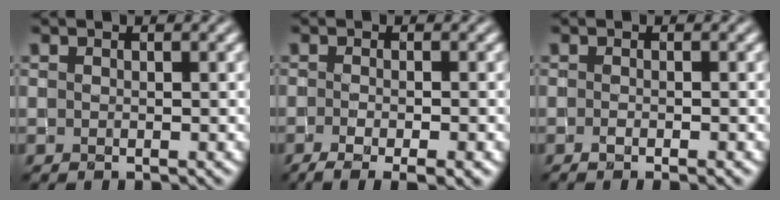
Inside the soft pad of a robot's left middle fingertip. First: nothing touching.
{"total": 4.5, "force": [-2.4, 1.2, 3.6], "torque": [-0.051, -0.009, -0.035]}
{"total": 2.1, "force": [-1.0, 0.7, 1.7], "torque": [-0.020, -0.004, -0.013]}